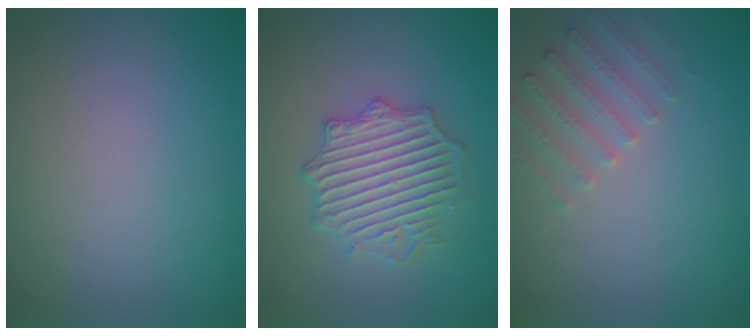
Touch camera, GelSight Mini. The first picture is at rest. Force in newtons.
{"total": 4.1, "press": 4.1, "slide": 0.6}
{"total": 2.3, "press": 2.2, "slide": 0.6}